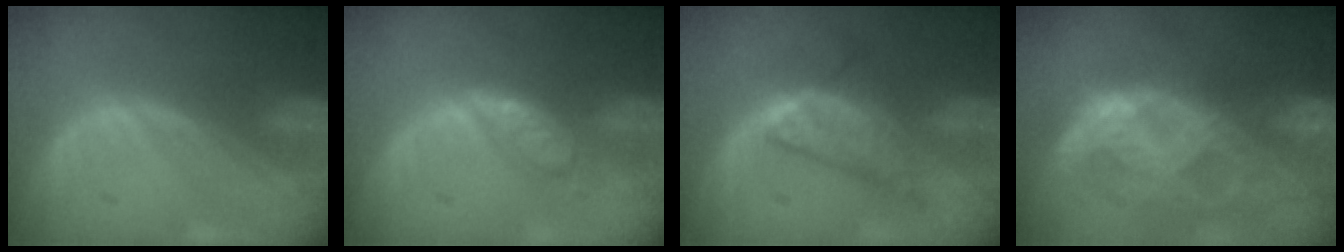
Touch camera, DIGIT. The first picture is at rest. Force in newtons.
{"total": 4.6, "press": 4.5, "slide": 0.3}
{"total": 6.9, "press": 6.1, "slide": 3.2}
{"total": 10.9, "press": 9.3, "slide": 5.7}